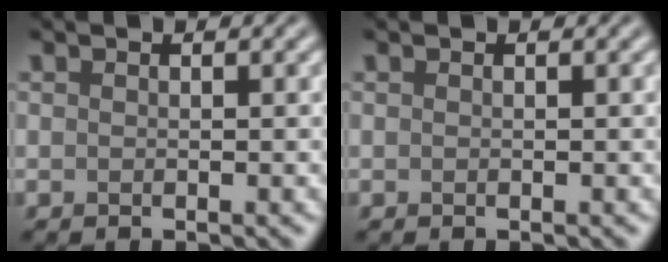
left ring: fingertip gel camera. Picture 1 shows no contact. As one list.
[{"total": 0.0}]